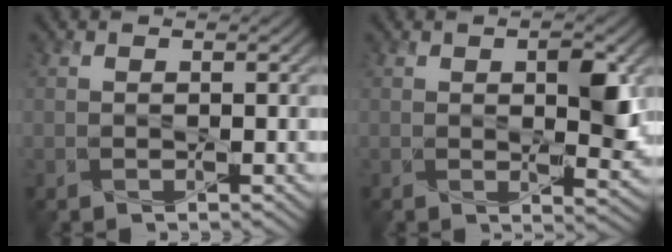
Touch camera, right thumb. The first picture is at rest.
{"total": 4.9, "force": [1.0, 1.9, 4.4], "torque": [-0.072, -0.008, 0.022]}